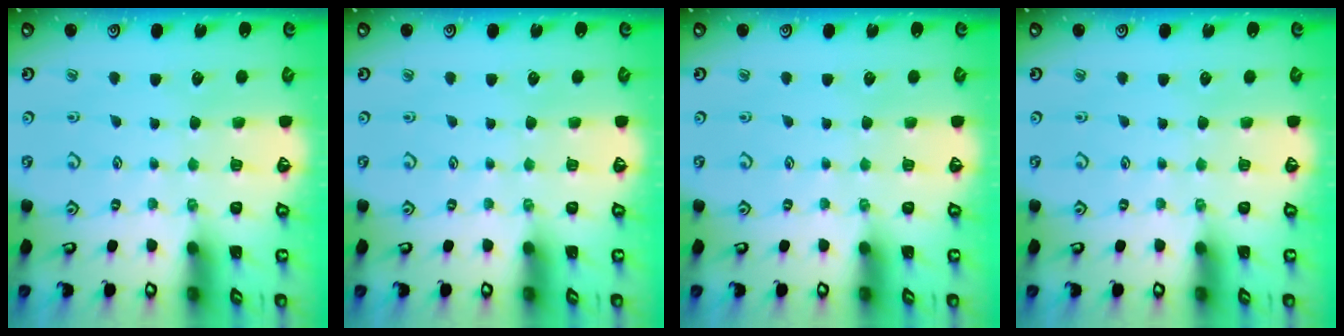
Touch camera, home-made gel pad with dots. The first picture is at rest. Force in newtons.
{"total": 0.0}
{"total": 0.0}
{"total": 0.0}